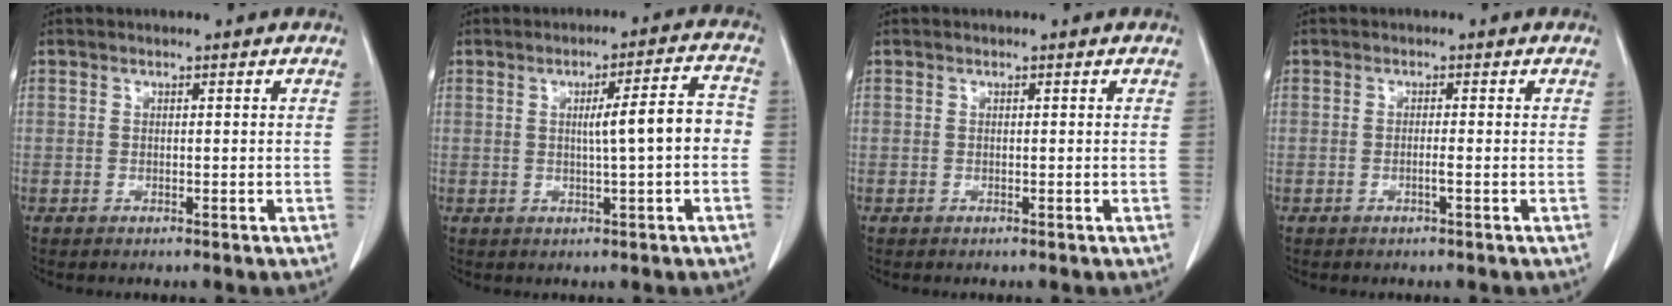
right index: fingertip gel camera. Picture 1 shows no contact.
{"total": 7.1, "force": [-0.3, 0.5, 7.1], "torque": [-0.101, 0.017, -0.004]}
{"total": 0.0}
{"total": 1.1, "force": [-0.5, -0.2, 1.0], "torque": [-0.021, 0.000, -0.008]}